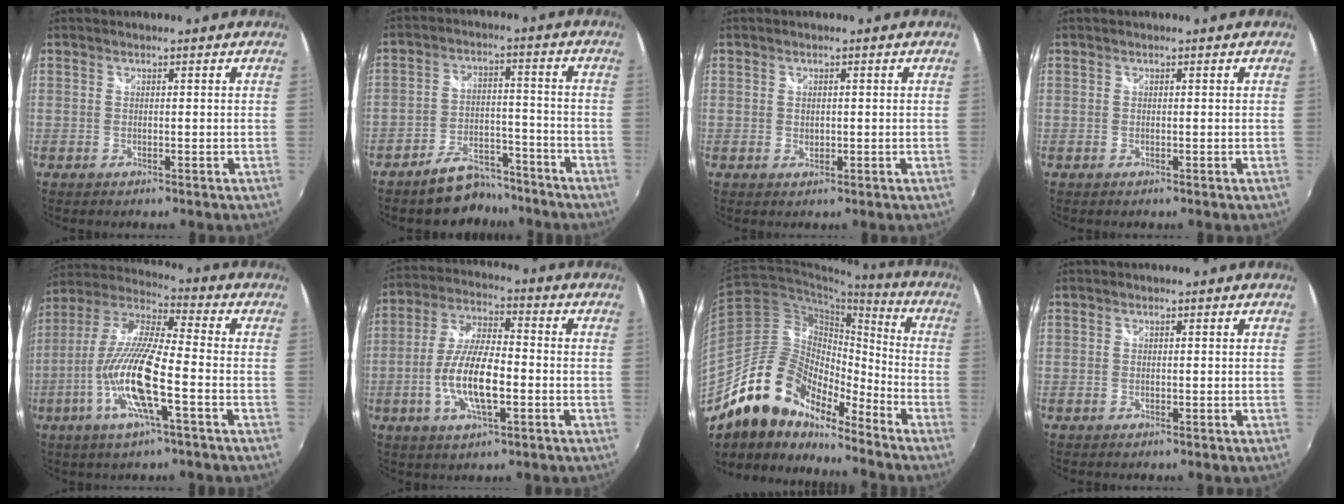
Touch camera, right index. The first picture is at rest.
{"total": 9.1, "force": [-7.9, 4.0, 2.2], "torque": [-0.049, 0.030, -0.107]}
{"total": 1.4, "force": [0.0, 1.1, 0.8], "torque": [-0.013, 0.000, 0.000]}
{"total": 0.0}
{"total": 16.1, "force": [-5.7, 2.4, 14.8], "torque": [-0.296, -0.015, -0.116]}
{"total": 12.1, "force": [-3.2, 3.9, 11.1], "torque": [-0.227, -0.001, -0.062]}
{"total": 17.9, "force": [-13.8, 8.1, 7.9], "torque": [-0.149, 0.018, -0.258]}
{"total": 0.0}